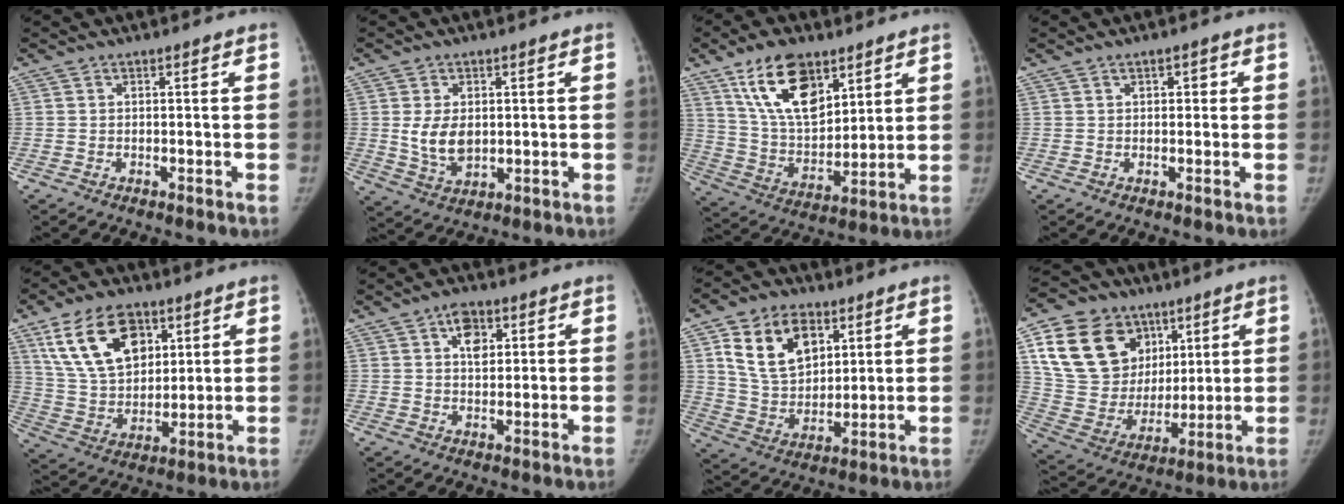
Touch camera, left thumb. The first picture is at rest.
{"total": 6.9, "force": [0.7, 4.6, 5.1], "torque": [-0.080, -0.012, 0.025]}
{"total": 16.7, "force": [9.5, 8.9, 10.5], "torque": [-0.144, -0.048, 0.183]}
{"total": 2.0, "force": [0.7, 1.4, 1.3], "torque": [-0.006, 0.001, 0.008]}
{"total": 17.8, "force": [8.4, 10.9, 11.2], "torque": [-0.167, -0.029, 0.167]}
{"total": 5.6, "force": [2.3, 3.5, 3.7], "torque": [-0.038, -0.006, 0.034]}
{"total": 16.3, "force": [6.9, 11.0, 9.9], "torque": [-0.138, -0.025, 0.137]}
{"total": 23.5, "force": [9.8, 17.6, 12.0], "torque": [-0.192, -0.006, 0.188]}